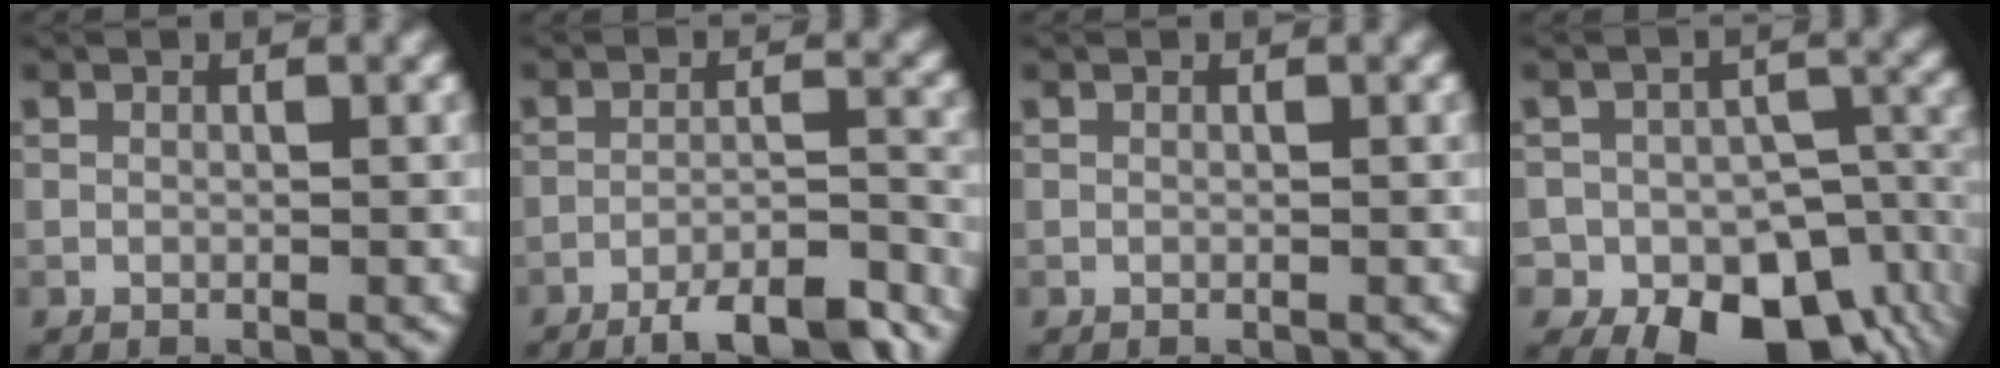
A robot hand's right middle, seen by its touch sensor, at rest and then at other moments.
{"total": 9.3, "force": [-7.9, 2.1, 4.3], "torque": [-0.062, -0.007, -0.110]}
{"total": 0.0}
{"total": 13.8, "force": [-7.2, 9.5, 6.9], "torque": [-0.081, -0.022, -0.084]}